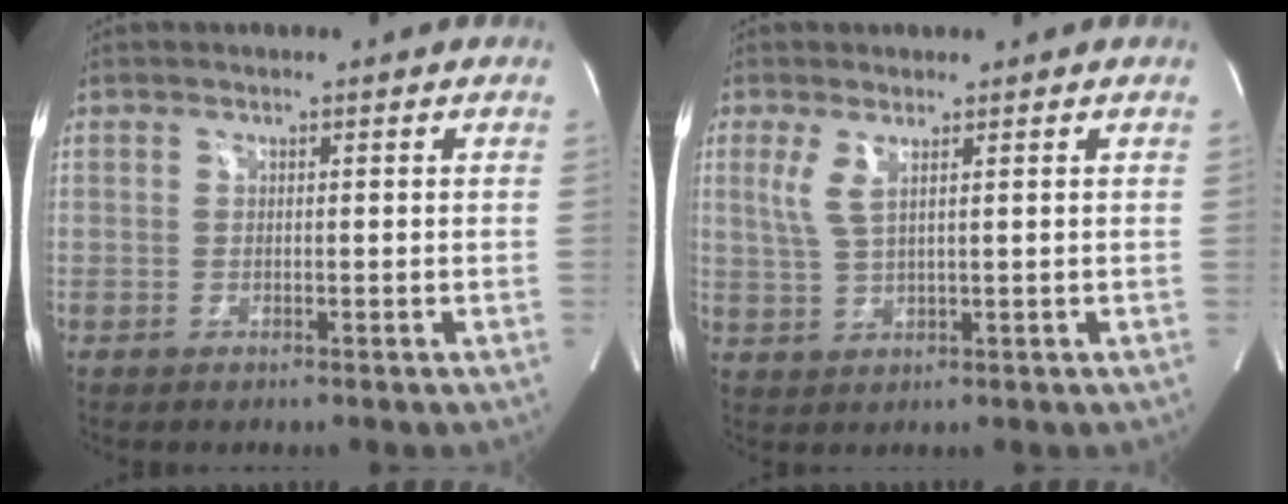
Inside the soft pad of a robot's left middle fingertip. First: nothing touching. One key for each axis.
{"total": 3.1, "fx": 1.4, "fy": 0.4, "fz": 2.7, "tx": -0.070, "ty": 0.001, "tz": 0.037}